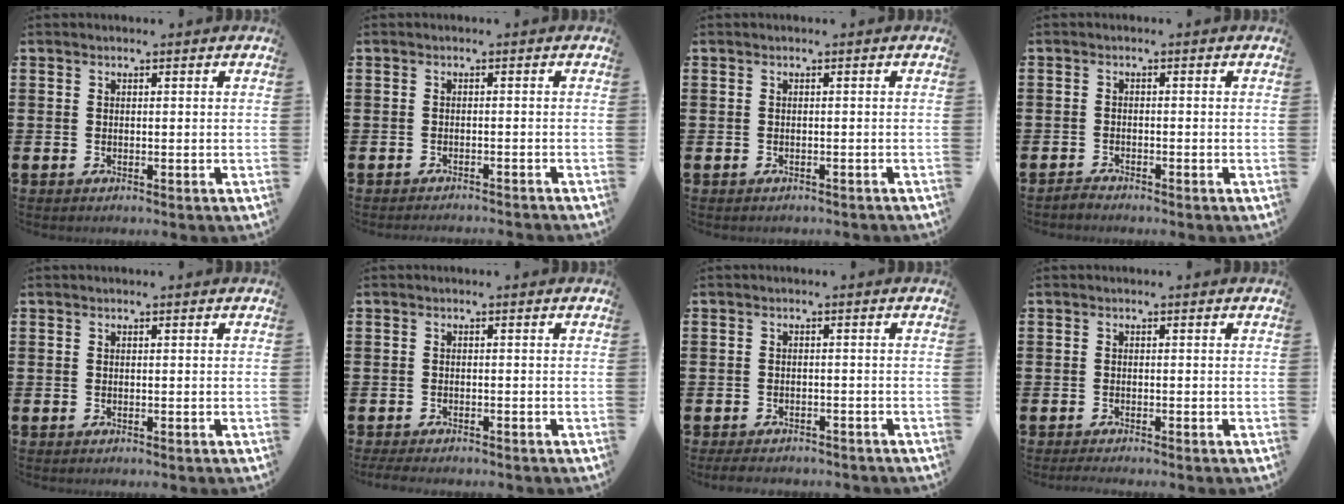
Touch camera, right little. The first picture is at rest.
{"total": 0.9, "force": [-0.9, -0.2, 0.0], "torque": [0.000, 0.001, -0.019]}
{"total": 0.0}
{"total": 1.1, "force": [-1.1, 0.1, 0.0], "torque": [-0.003, 0.000, -0.022]}
{"total": 0.0}
{"total": 1.2, "force": [-1.1, 0.1, 0.4], "torque": [-0.009, 0.000, -0.022]}
{"total": 1.6, "force": [-1.5, 0.3, 0.4], "torque": [-0.010, 0.003, -0.033]}
{"total": 1.2, "force": [-1.1, -0.1, 0.4], "torque": [-0.006, 0.000, -0.022]}